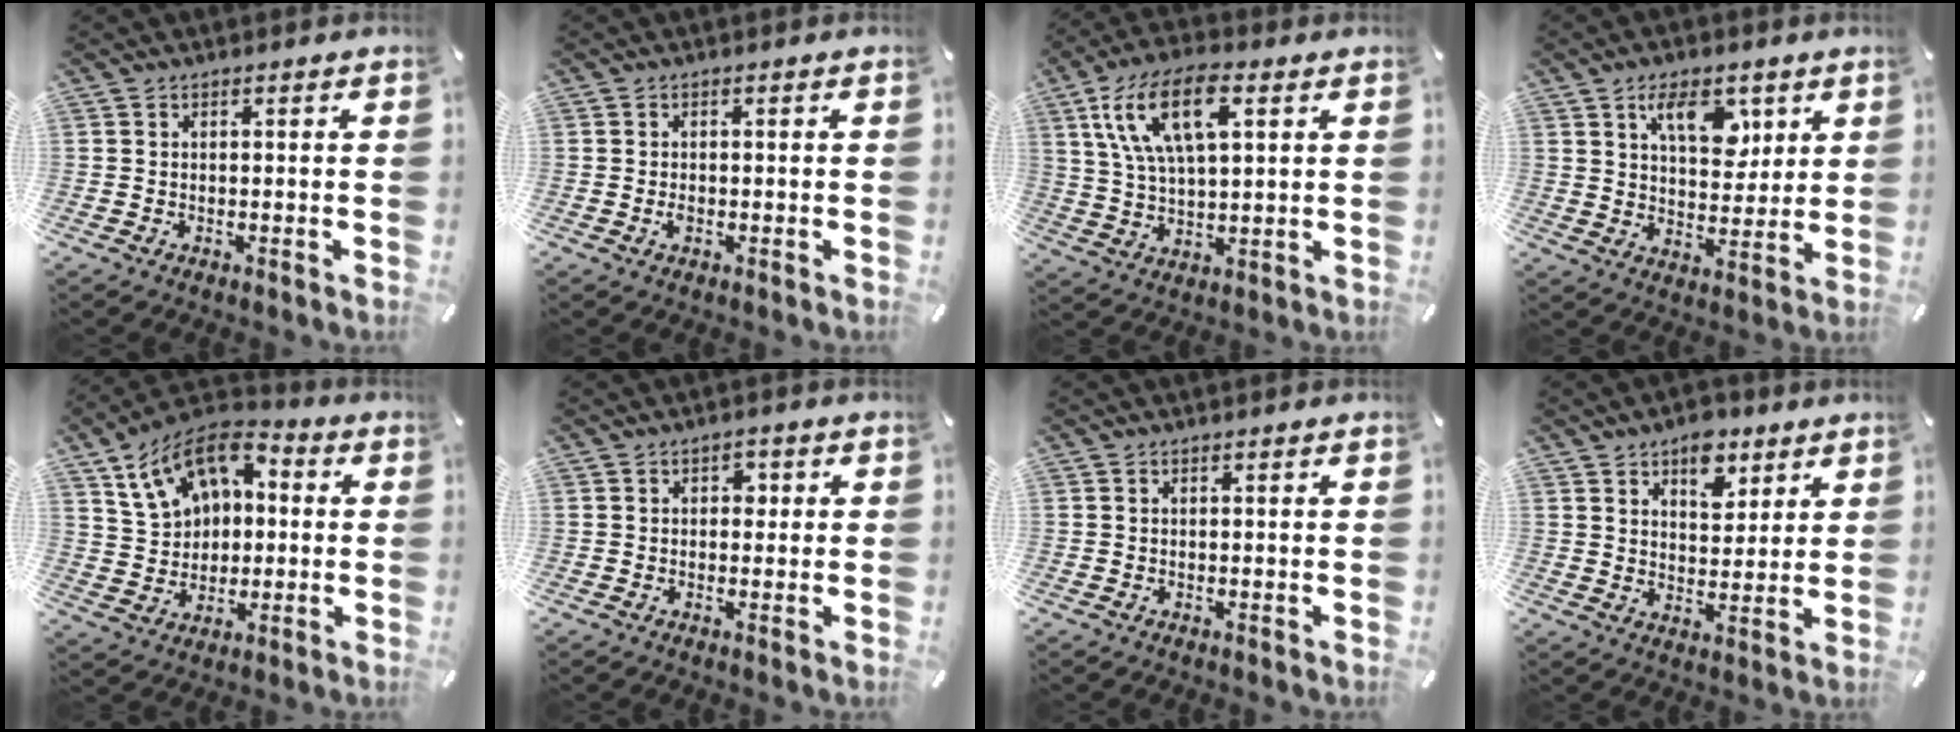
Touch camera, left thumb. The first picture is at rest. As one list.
[{"total": 1.4, "force": [-0.4, 0.8, 1.1], "torque": [-0.027, -0.004, -0.009]}, {"total": 14.4, "force": [6.3, 6.4, 11.2], "torque": [-0.243, 0.004, 0.112]}, {"total": 10.4, "force": [5.2, 5.9, 6.7], "torque": [-0.094, -0.016, 0.086]}, {"total": 14.0, "force": [5.4, 10.9, 6.9], "torque": [-0.139, -0.016, 0.103]}, {"total": 2.2, "force": [0.2, 1.8, 1.4], "torque": [-0.005, -0.001, -0.007]}, {"total": 0.0}, {"total": 8.7, "force": [5.3, 5.5, 4.3], "torque": [-0.036, -0.023, 0.086]}]